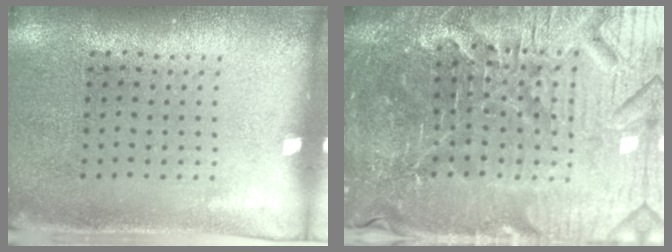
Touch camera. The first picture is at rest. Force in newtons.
{"total": 5.8, "press": 5.4, "slide": 2.1}